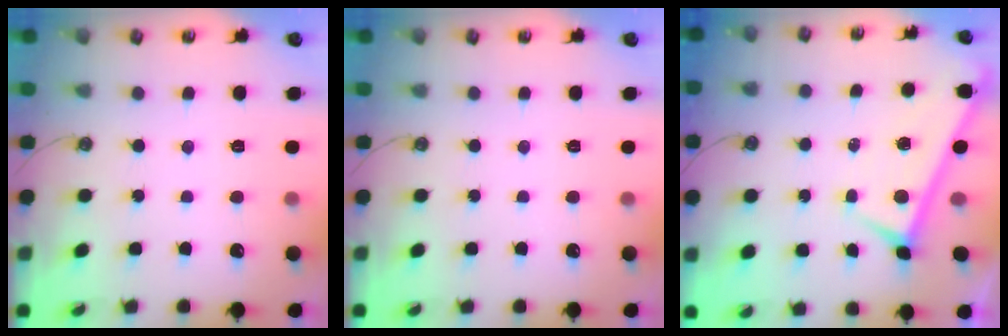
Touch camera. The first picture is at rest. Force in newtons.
{"total": 0.0}
{"total": 0.0}